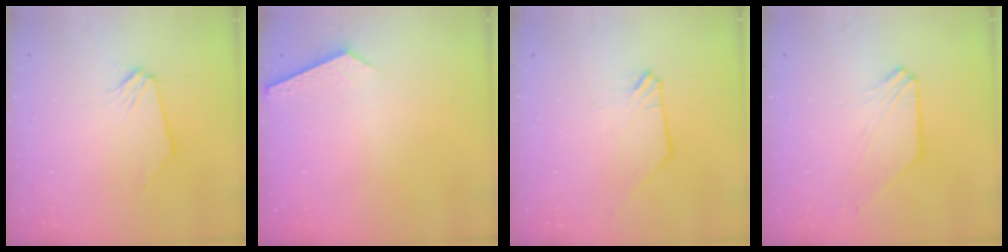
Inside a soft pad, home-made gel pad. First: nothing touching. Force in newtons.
{"total": 2.8, "press": 2.8, "slide": 0.3}
{"total": 0.5, "press": 0.5, "slide": 0.2}
{"total": 2.4, "press": 2.4, "slide": 0.3}